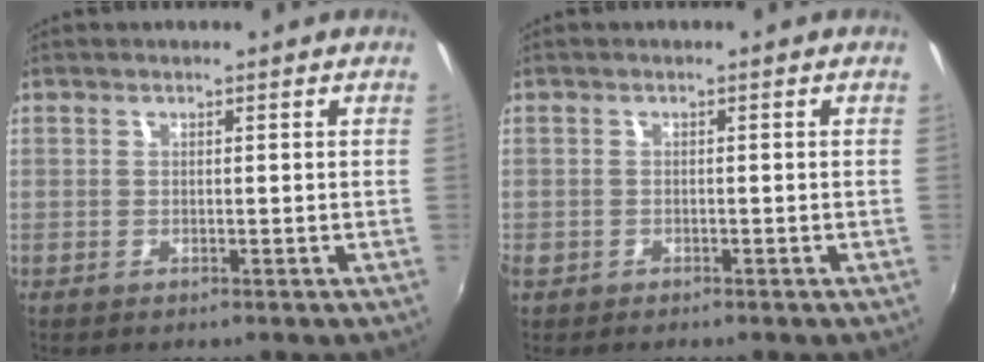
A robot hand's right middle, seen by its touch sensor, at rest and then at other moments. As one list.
[{"total": 1.7, "force": [-1.1, 1.2, 0.5], "torque": [-0.015, -0.004, -0.019]}]